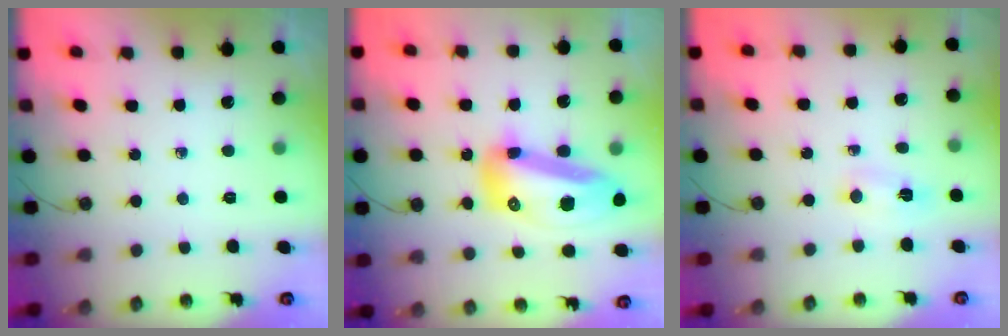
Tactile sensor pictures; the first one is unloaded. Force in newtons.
{"total": 19.3, "press": 18.9, "slide": 3.9}
{"total": 16.7, "press": 5.5, "slide": 15.8}